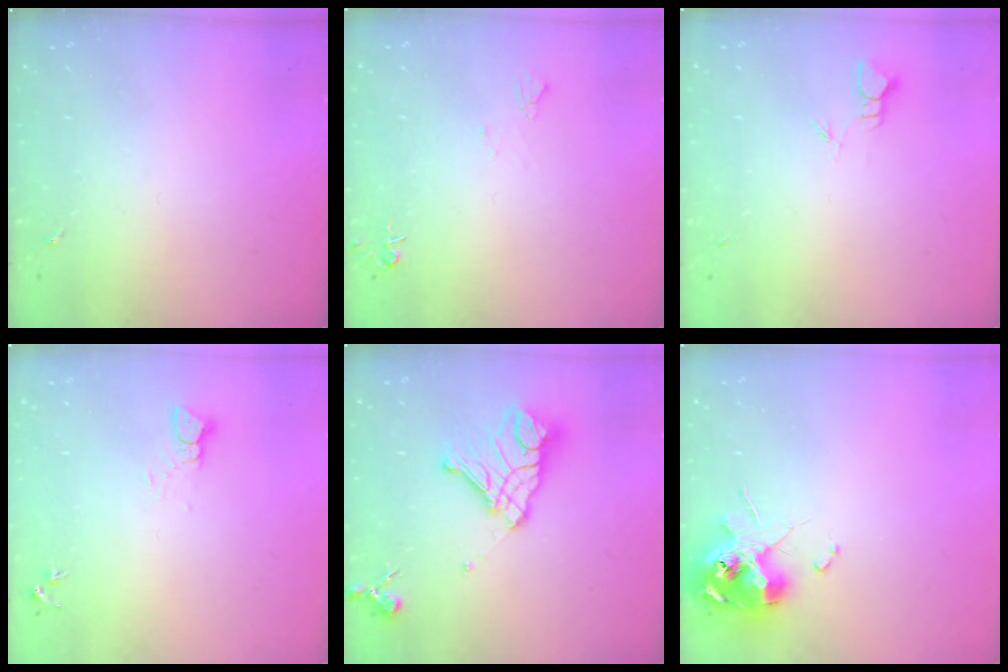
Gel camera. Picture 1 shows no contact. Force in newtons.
{"total": 4.6, "press": 4.6, "slide": 0.7}
{"total": 1.8, "press": 1.8, "slide": 0.0}
{"total": 2.6, "press": 2.6, "slide": 0.1}
{"total": 15.8, "press": 15.7, "slide": 1.7}
{"total": 12.0, "press": 11.8, "slide": 1.6}